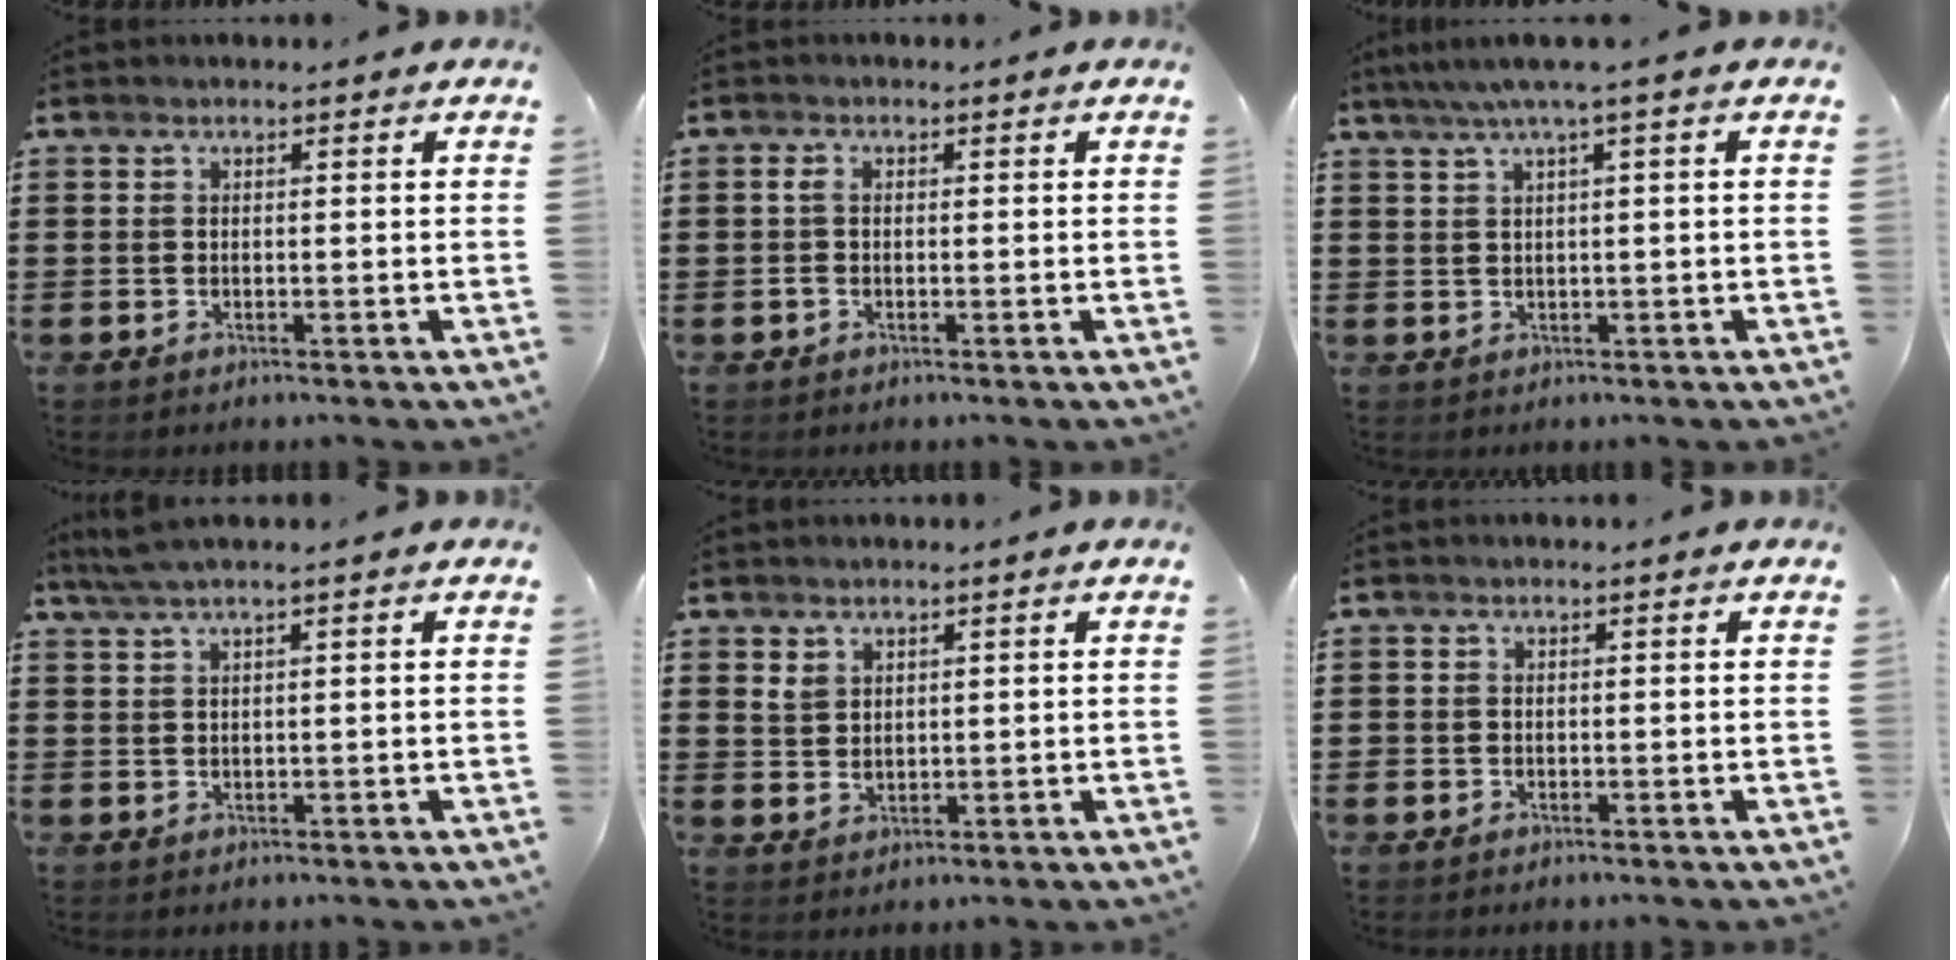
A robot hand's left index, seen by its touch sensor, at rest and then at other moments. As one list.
[{"total": 1.5, "force": [-0.3, 0.7, 1.2], "torque": [-0.034, -0.001, -0.010]}, {"total": 2.3, "force": [0.6, -0.2, 2.2], "torque": [-0.043, -0.004, 0.008]}, {"total": 1.8, "force": [0.8, 0.0, 1.6], "torque": [-0.031, -0.002, 0.015]}, {"total": 2.3, "force": [1.5, 1.6, 0.8], "torque": [-0.020, 0.005, 0.028]}, {"total": 0.6, "force": [-0.3, 0.5, 0.1], "torque": [-0.002, 0.002, -0.007]}]